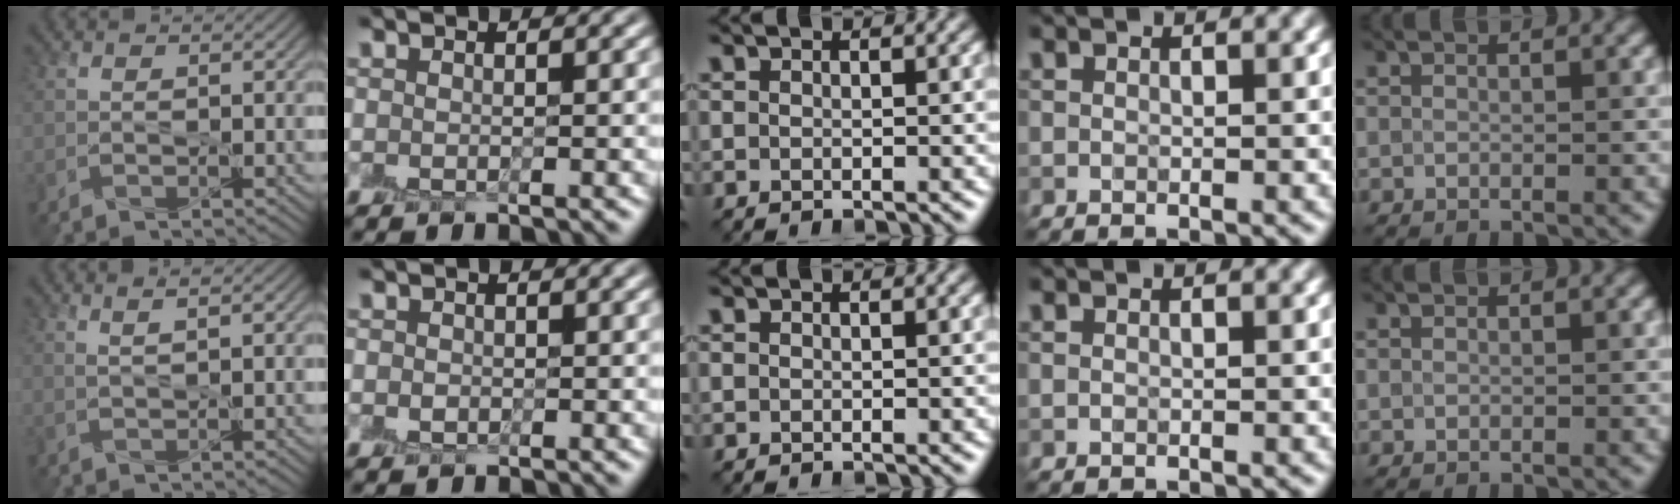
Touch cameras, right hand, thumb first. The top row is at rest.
{"thumb": {"total": 2.0, "force": [1.3, 0.4, 1.4], "torque": [-0.020, -0.003, 0.019]}, "index": {"total": 0.7, "force": [-0.2, 0.6, 0.2], "torque": [0.001, 0.002, 0.001]}}